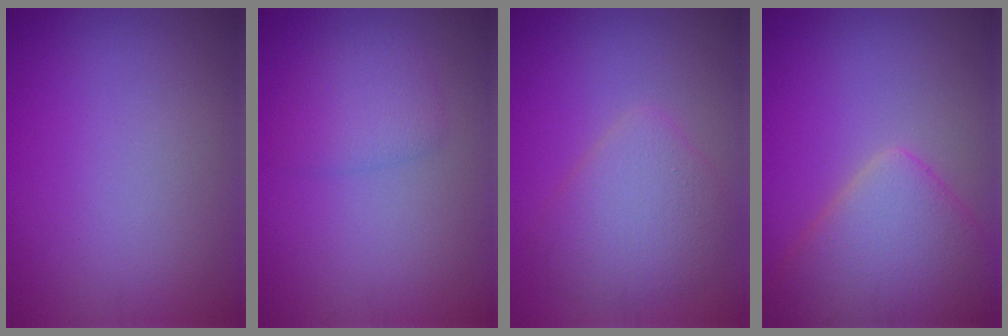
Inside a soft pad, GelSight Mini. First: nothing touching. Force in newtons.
{"total": 2.3, "press": 2.3, "slide": 0.1}
{"total": 4.1, "press": 4.1, "slide": 0.2}
{"total": 6.9, "press": 6.8, "slide": 0.5}